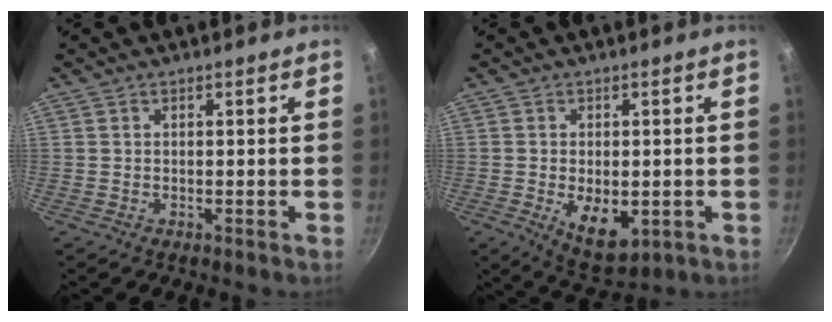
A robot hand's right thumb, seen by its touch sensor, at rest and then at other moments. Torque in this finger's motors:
{"motor_torque": [-0.22, 0.53, -0.03, 0.02, 0.05]}